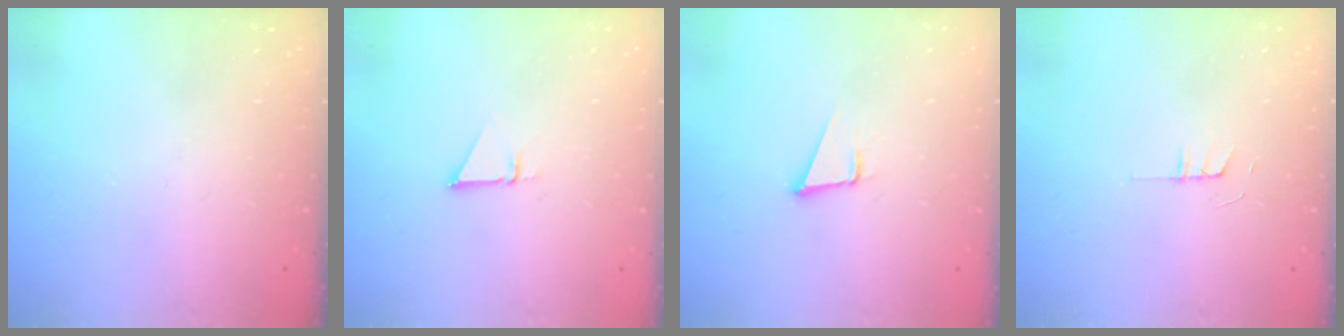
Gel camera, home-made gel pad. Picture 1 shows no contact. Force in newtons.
{"total": 1.4, "press": 1.4, "slide": 0.0}
{"total": 3.6, "press": 2.7, "slide": 2.4}
{"total": 4.0, "press": 4.0, "slide": 0.4}